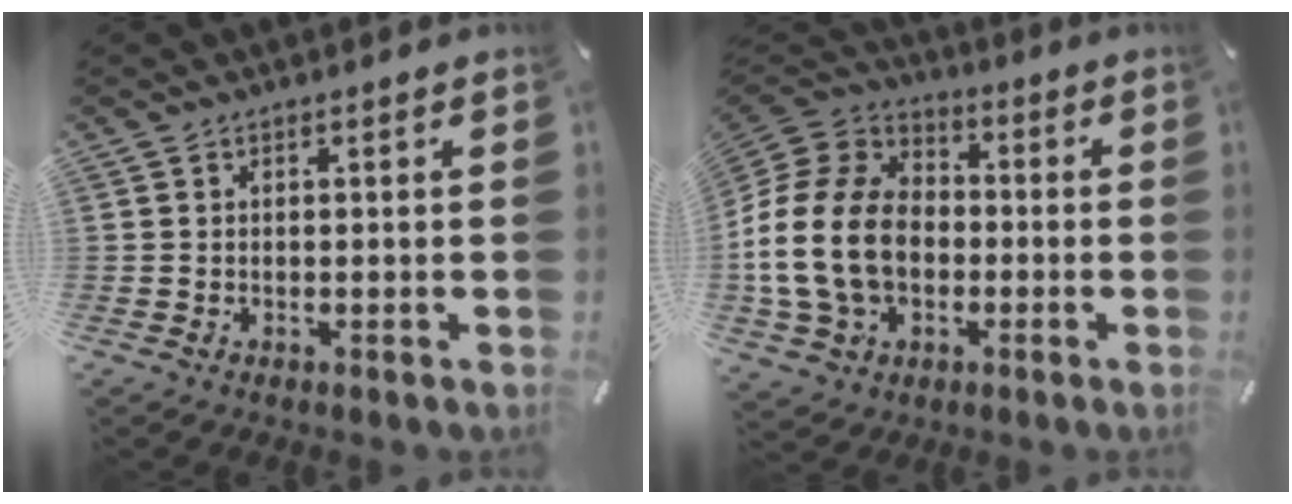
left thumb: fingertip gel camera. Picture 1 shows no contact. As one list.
[{"total": 18.7, "force": [-3.3, 14.4, 11.4], "torque": [-0.262, 0.026, -0.066]}]